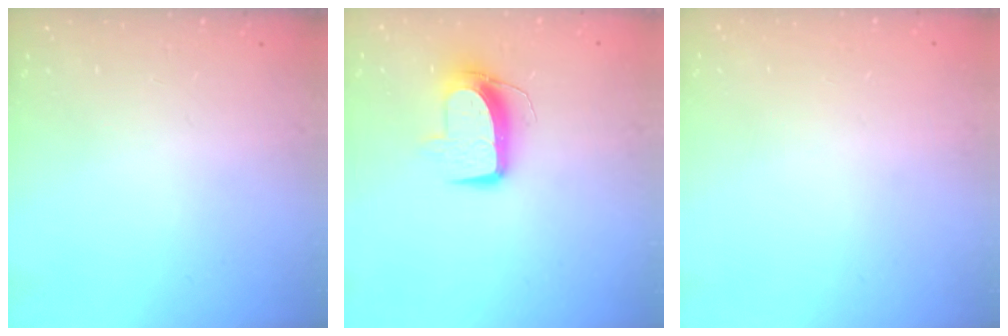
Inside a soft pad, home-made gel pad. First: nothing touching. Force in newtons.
{"total": 10.3, "press": 10.3, "slide": 0.8}
{"total": 0.0}